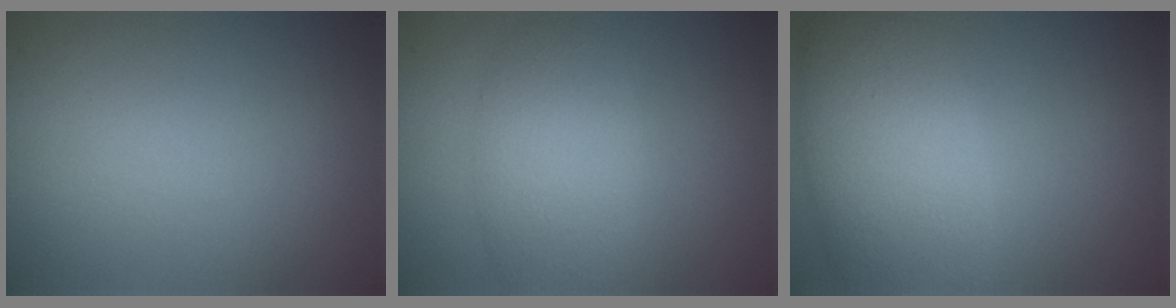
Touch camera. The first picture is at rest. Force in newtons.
{"total": 4.4, "press": 4.3, "slide": 0.2}
{"total": 6.6, "press": 6.5, "slide": 0.4}